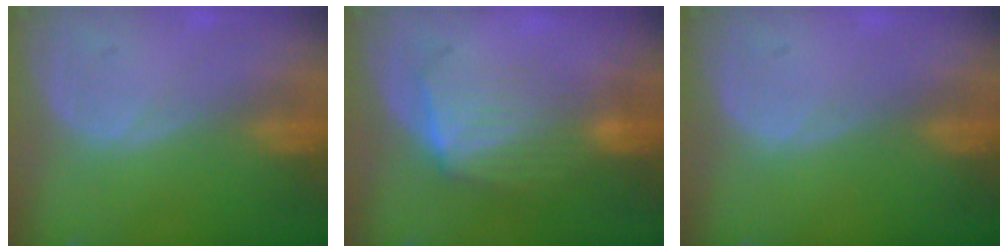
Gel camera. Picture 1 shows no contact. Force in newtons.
{"total": 7.1, "press": 6.5, "slide": 2.9}
{"total": 0.0}